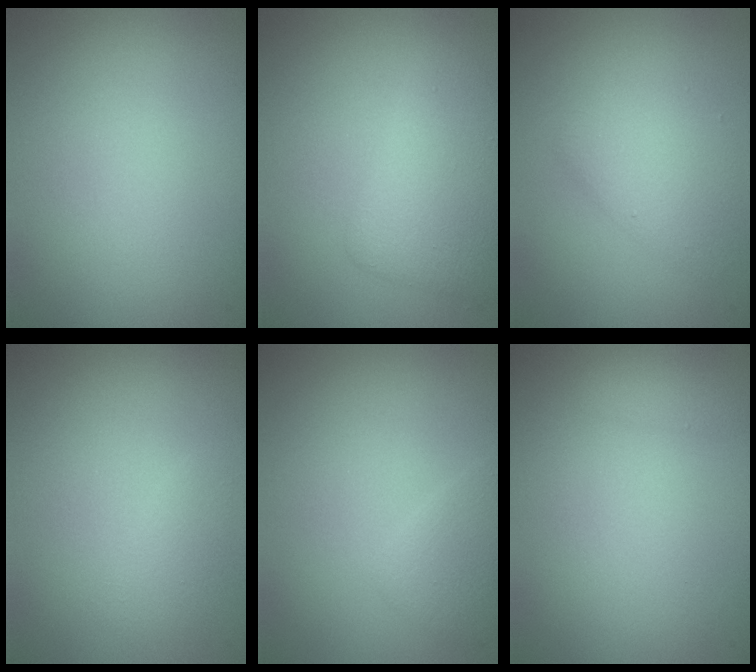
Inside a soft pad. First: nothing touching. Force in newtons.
{"total": 4.2, "press": 4.2, "slide": 0.3}
{"total": 2.9, "press": 2.9, "slide": 0.2}
{"total": 1.2, "press": 1.2, "slide": 0.1}
{"total": 1.7, "press": 1.7, "slide": 0.0}
{"total": 0.8, "press": 0.8, "slide": 0.0}